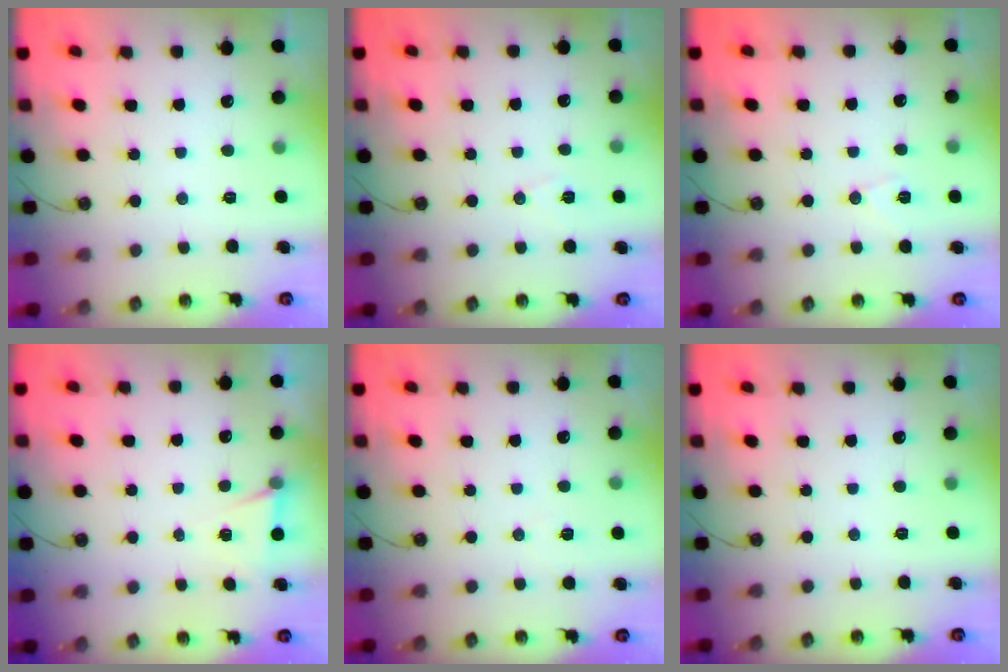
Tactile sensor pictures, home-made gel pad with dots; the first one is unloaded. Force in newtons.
{"total": 6.7, "press": 5.0, "slide": 4.5}
{"total": 6.6, "press": 6.2, "slide": 2.3}
{"total": 4.9, "press": 2.2, "slide": 4.4}
{"total": 6.0, "press": 4.5, "slide": 4.1}
{"total": 0.0}